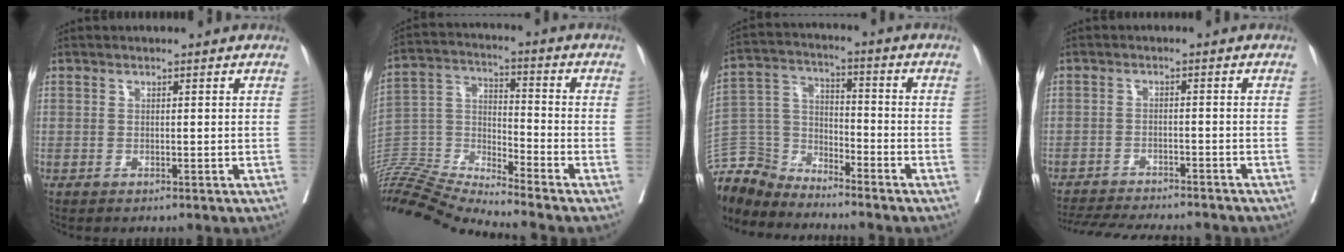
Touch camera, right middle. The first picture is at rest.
{"total": 16.5, "force": [-15.7, -1.3, 4.6], "torque": [-0.091, 0.017, -0.296]}
{"total": 10.5, "force": [-10.4, 1.7, 0.3], "torque": [-0.009, 0.022, -0.210]}
{"total": 14.2, "force": [-13.0, 1.8, 5.4], "torque": [-0.112, -0.017, -0.182]}